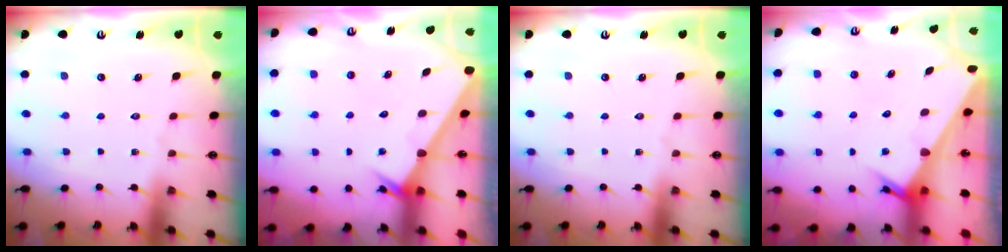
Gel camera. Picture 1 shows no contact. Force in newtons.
{"total": 2.6, "press": 2.6, "slide": 0.0}
{"total": 0.0}
{"total": 3.7, "press": 3.7, "slide": 0.2}